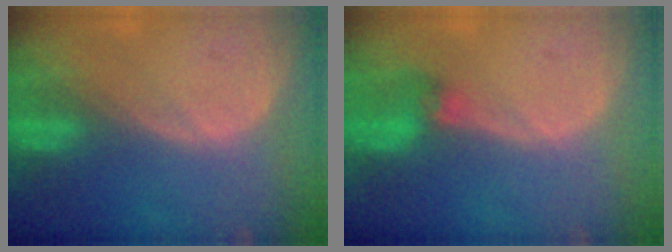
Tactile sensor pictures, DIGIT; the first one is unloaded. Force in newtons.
{"total": 2.8, "press": 2.6, "slide": 1.1}